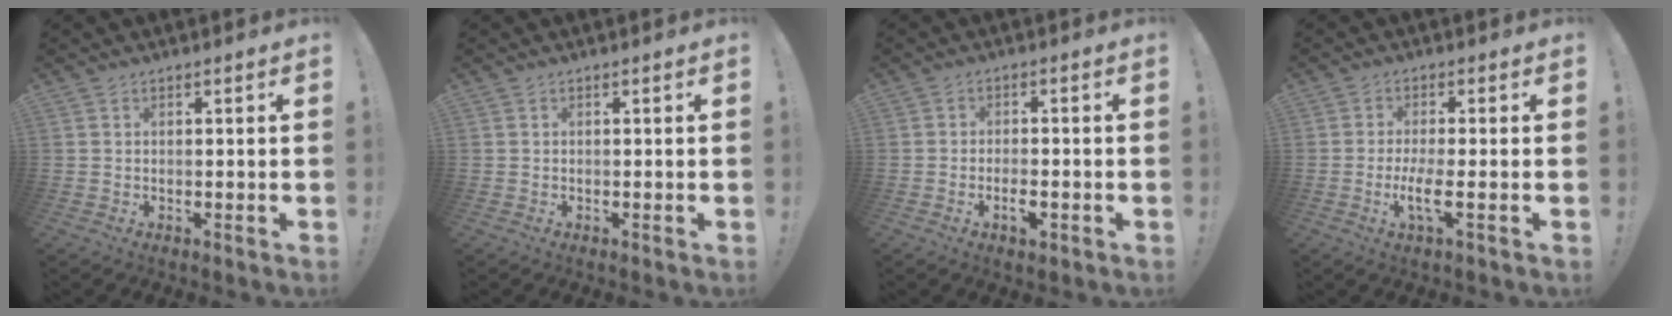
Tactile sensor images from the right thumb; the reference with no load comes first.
{"total": 0.0}
{"total": 3.7, "force": [-1.6, 1.4, 3.0], "torque": [-0.043, -0.001, -0.027]}
{"total": 6.5, "force": [-1.4, 0.6, 6.3], "torque": [-0.130, -0.017, -0.028]}